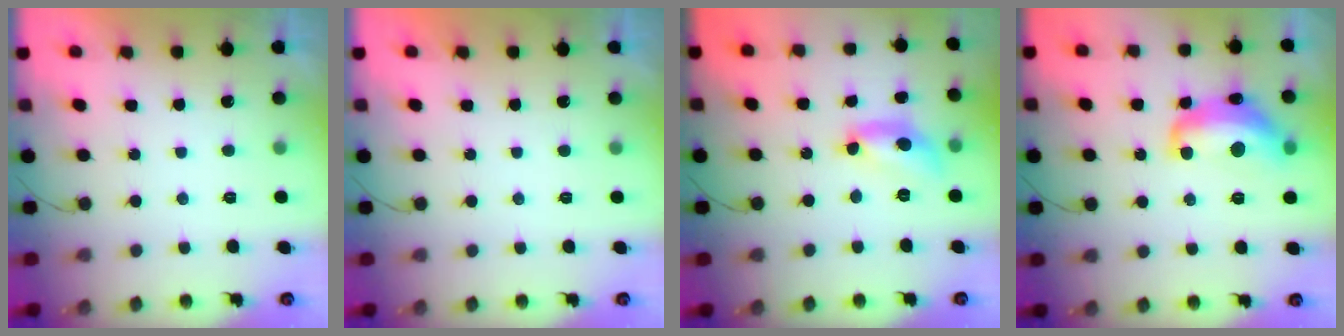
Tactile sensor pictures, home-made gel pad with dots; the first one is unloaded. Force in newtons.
{"total": 0.0}
{"total": 13.3, "press": 13.2, "slide": 0.9}
{"total": 14.0, "press": 13.9, "slide": 1.0}